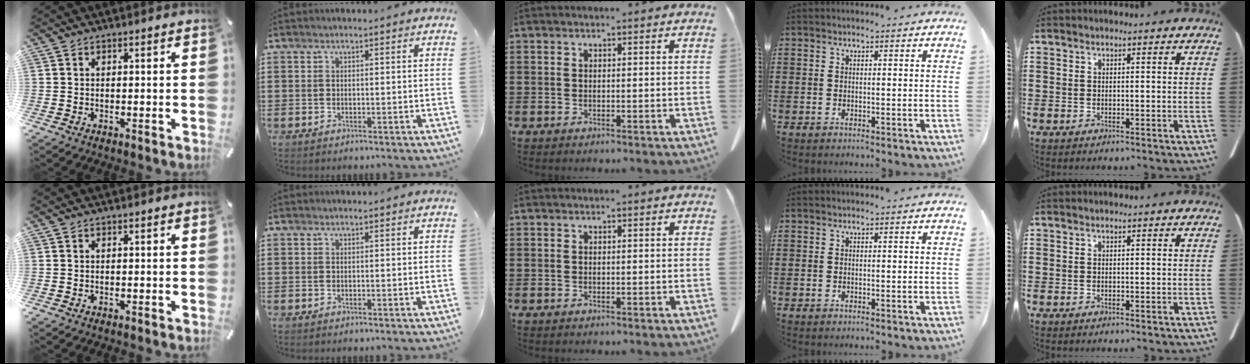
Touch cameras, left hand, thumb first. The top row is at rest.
{}